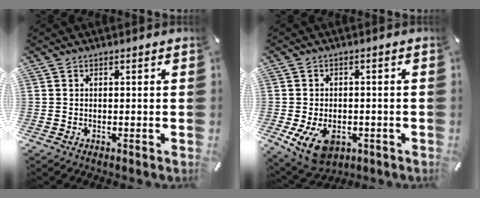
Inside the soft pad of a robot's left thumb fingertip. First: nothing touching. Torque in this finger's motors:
{"motor_torque": [1.56, 1.86, 1.03, 0.45, 0.34]}